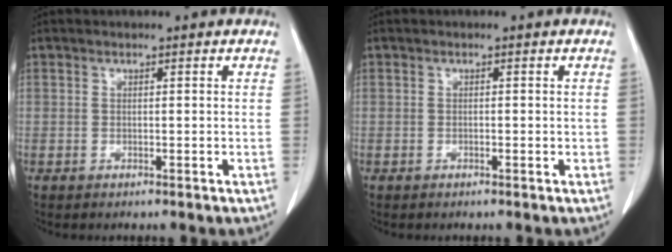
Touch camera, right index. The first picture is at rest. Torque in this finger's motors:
{"motor_torque": [-0.08, 0.05, -0.02, -0.01]}